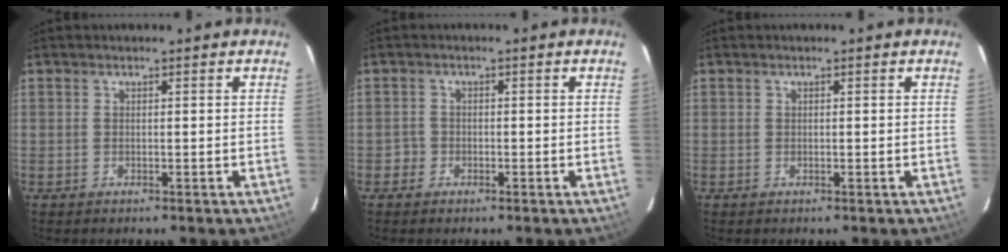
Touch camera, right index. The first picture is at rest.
{"total": 1.8, "force": [-1.1, 1.5, -0.1], "torque": [-0.003, 0.005, -0.020]}
{"total": 0.0}